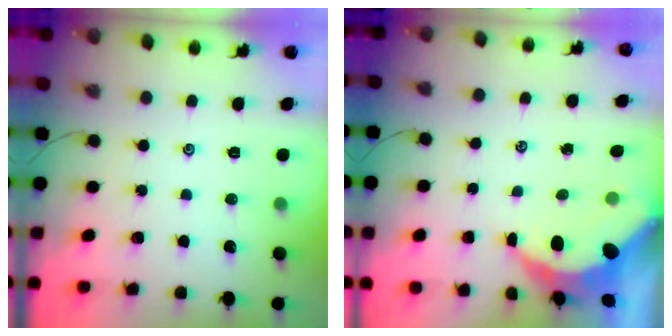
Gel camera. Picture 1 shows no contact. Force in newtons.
{"total": 7.7, "press": 7.6, "slide": 1.2}